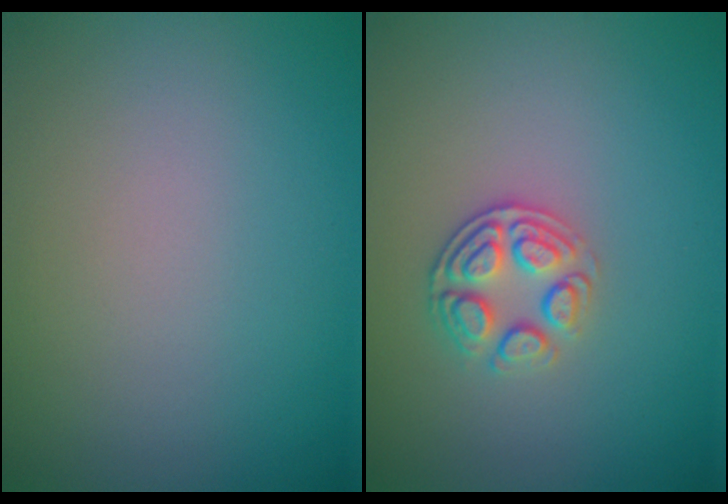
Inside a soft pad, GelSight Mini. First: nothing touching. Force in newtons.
{"total": 2.6, "press": 2.5, "slide": 0.9}